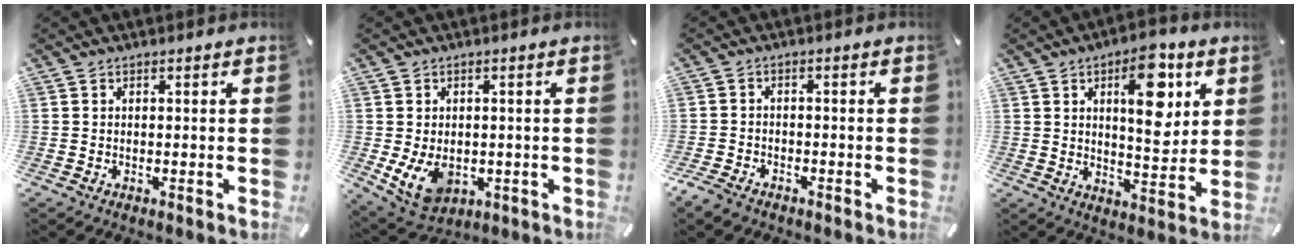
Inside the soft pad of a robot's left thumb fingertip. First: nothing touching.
{"total": 7.8, "force": [-1.0, 5.9, 5.0], "torque": [-0.091, -0.002, -0.018]}
{"total": 2.9, "force": [-2.4, 1.5, 0.8], "torque": [-0.024, 0.012, -0.052]}
{"total": 14.2, "force": [5.9, 6.7, 11.1], "torque": [-0.141, -0.024, 0.091]}